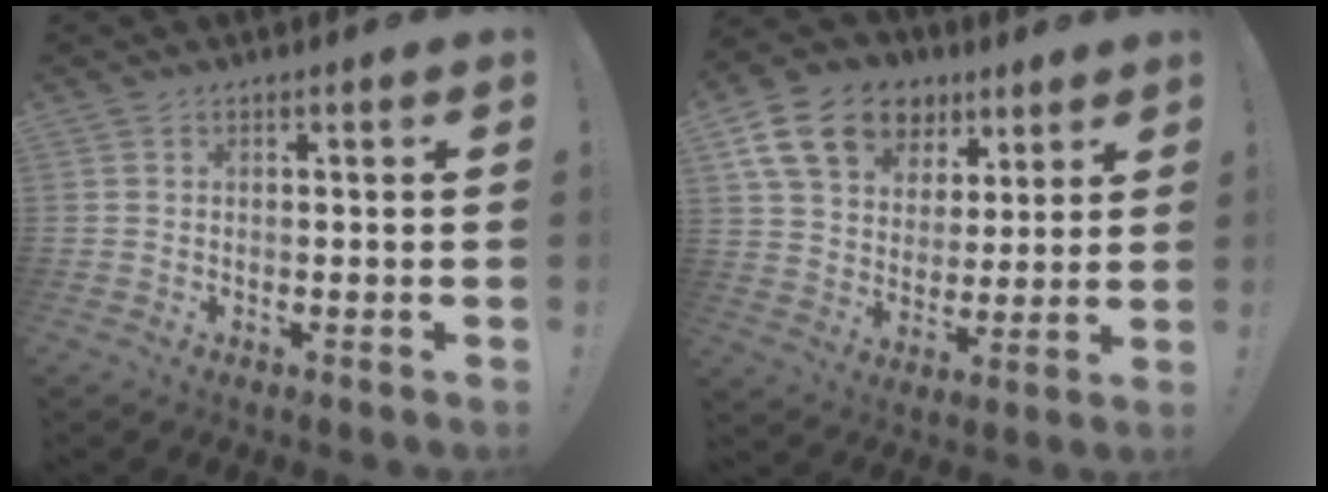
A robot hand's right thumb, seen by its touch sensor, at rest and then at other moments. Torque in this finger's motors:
{"motor_torque": [-0.14, 1.08, 0.66, 0.17, 0.04]}